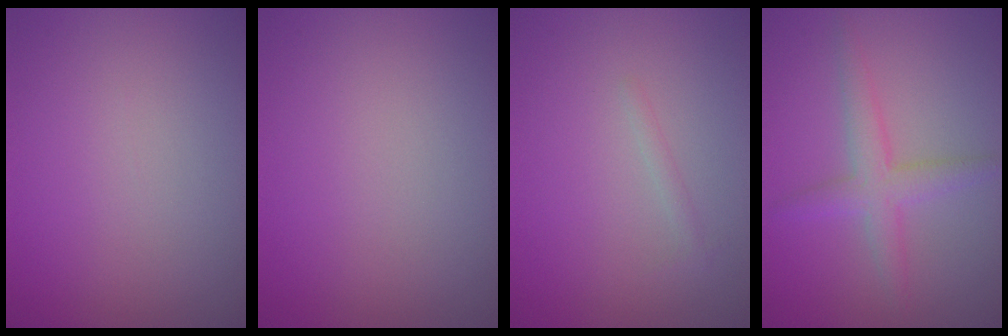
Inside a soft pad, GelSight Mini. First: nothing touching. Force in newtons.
{"total": 0.0}
{"total": 0.6, "press": 0.6, "slide": 0.0}
{"total": 2.9, "press": 2.9, "slide": 0.0}